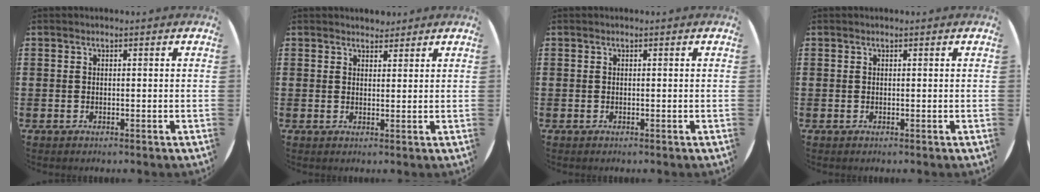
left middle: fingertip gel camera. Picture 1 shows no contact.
{"total": 1.9, "force": [1.8, 0.6, -0.1], "torque": [0.000, 0.004, 0.035]}
{"total": 0.0}
{"total": 0.0}